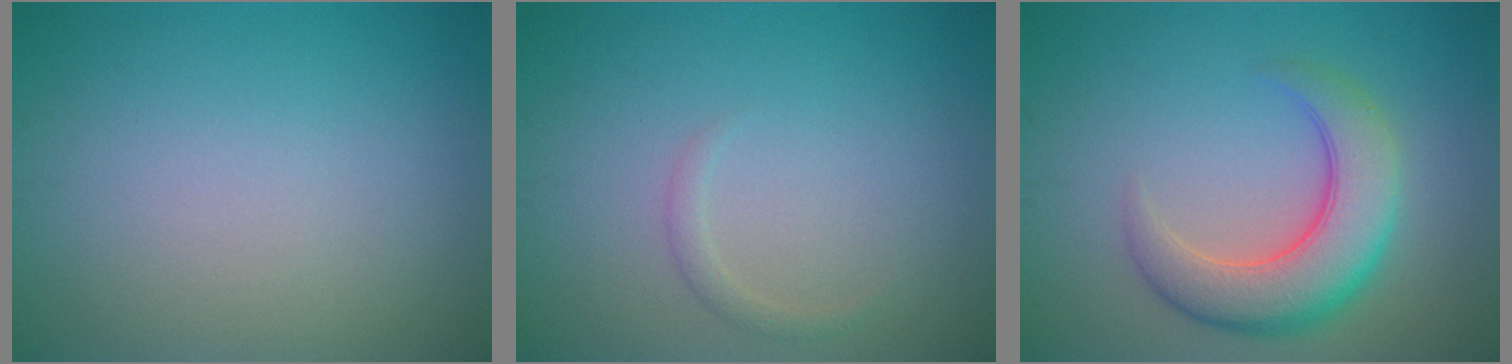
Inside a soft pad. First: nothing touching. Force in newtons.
{"total": 0.9, "press": 0.9, "slide": 0.0}
{"total": 6.4, "press": 6.4, "slide": 0.3}